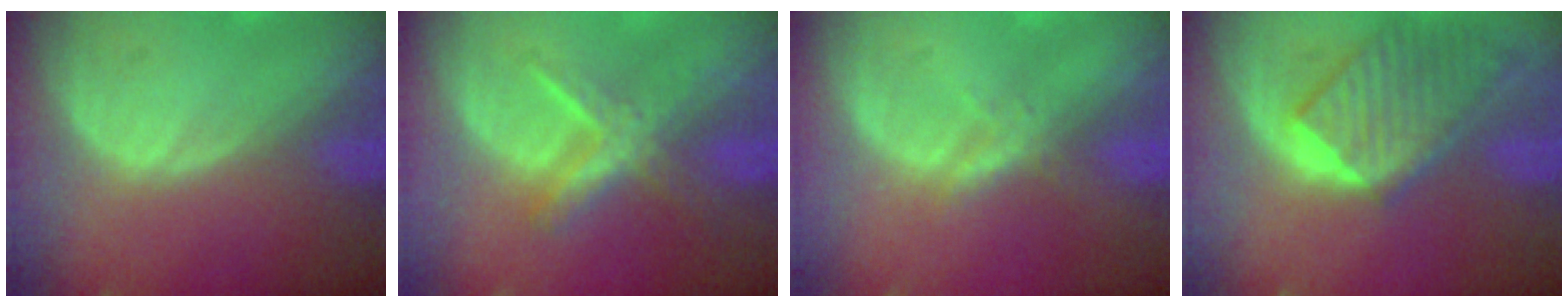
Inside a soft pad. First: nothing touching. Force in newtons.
{"total": 5.5, "press": 5.3, "slide": 1.7}
{"total": 1.7, "press": 1.7, "slide": 0.1}
{"total": 9.4, "press": 8.3, "slide": 4.6}